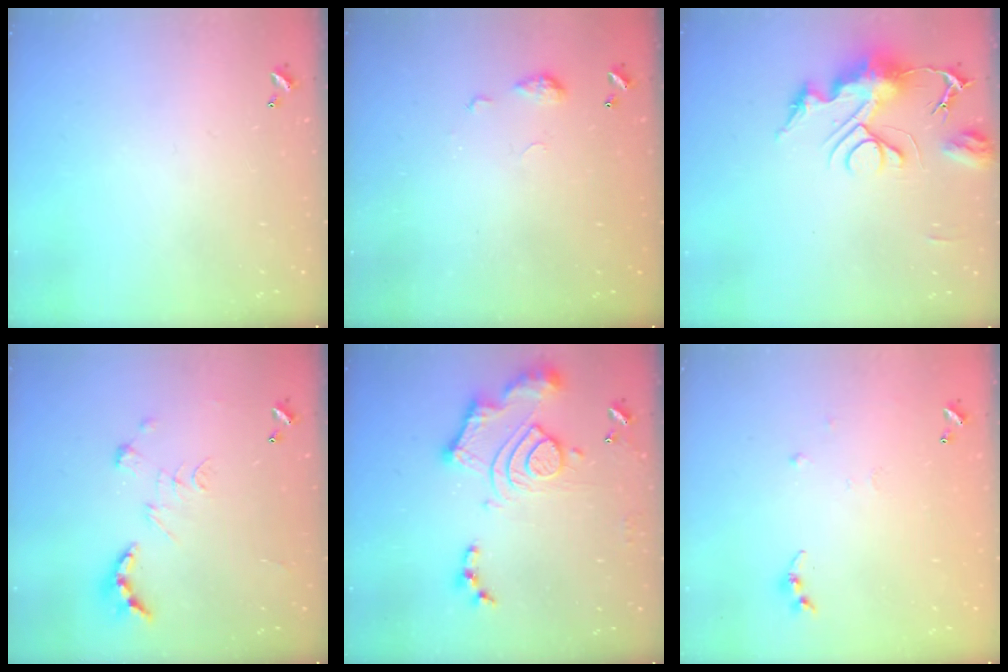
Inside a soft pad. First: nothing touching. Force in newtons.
{"total": 5.4, "press": 5.3, "slide": 0.7}
{"total": 11.9, "press": 11.9, "slide": 1.3}
{"total": 2.6, "press": 1.9, "slide": 1.8}
{"total": 16.7, "press": 16.6, "slide": 1.5}
{"total": 7.8, "press": 7.7, "slide": 0.8}